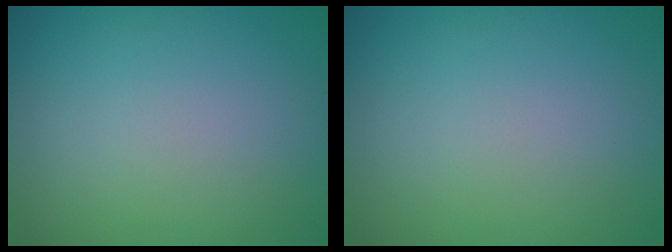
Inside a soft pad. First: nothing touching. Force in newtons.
{"total": 0.0}